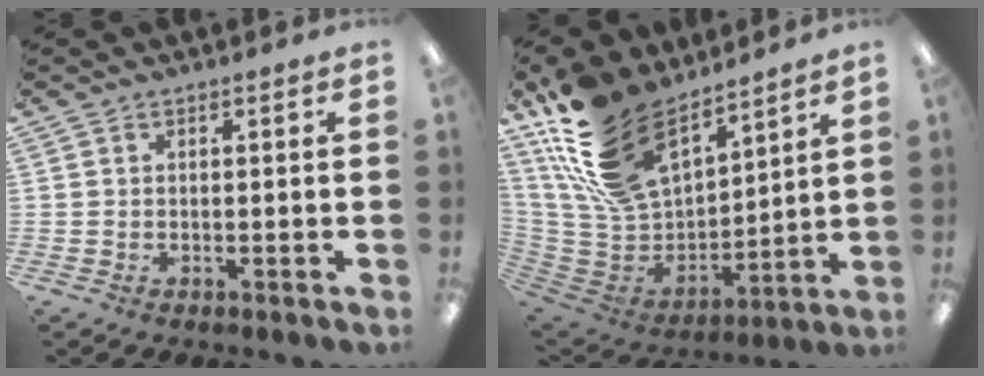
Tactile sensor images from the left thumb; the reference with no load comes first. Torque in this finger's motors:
{"motor_torque": [2.16, 2.18, 1.38, -1.39, 0.55]}